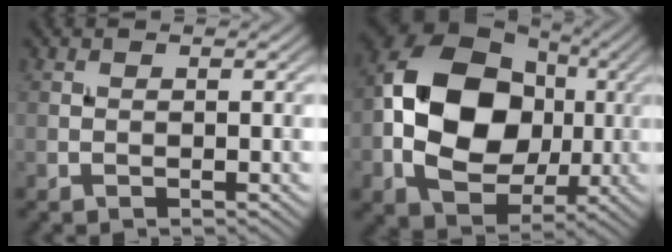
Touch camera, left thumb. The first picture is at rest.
{"total": 16.5, "force": [0.0, 12.2, 11.1], "torque": [-0.220, 0.005, -0.003]}